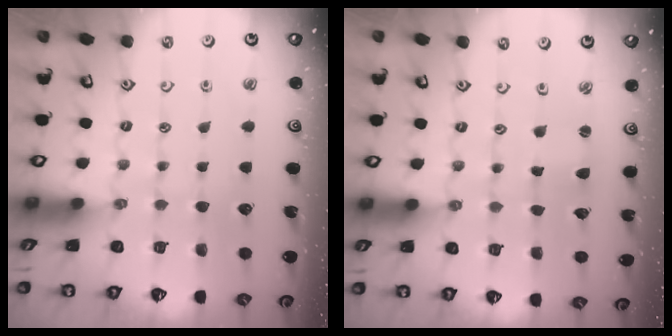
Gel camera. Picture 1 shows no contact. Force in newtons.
{"total": 2.2, "press": 2.2, "slide": 0.2}